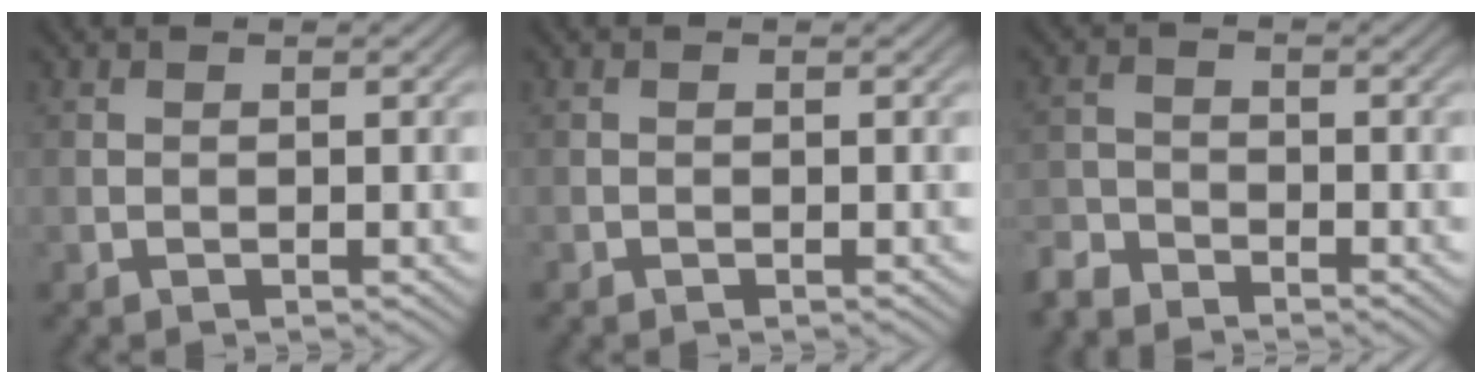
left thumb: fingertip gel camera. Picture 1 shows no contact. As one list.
[{"total": 0.0}, {"total": 3.4, "force": [-3.1, 1.0, 0.7], "torque": [-0.018, -0.006, -0.076]}]